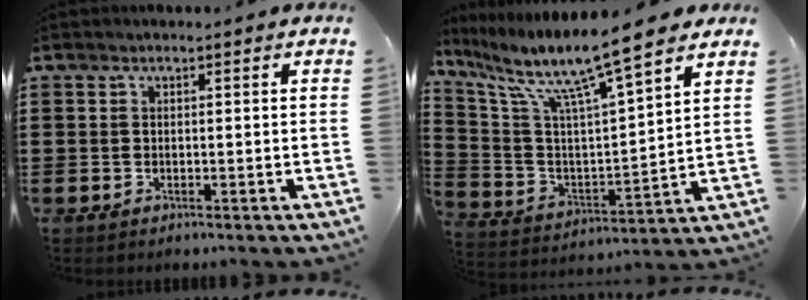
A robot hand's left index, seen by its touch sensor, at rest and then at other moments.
{"total": 11.3, "force": [8.5, 0.7, 7.4], "torque": [-0.166, -0.059, 0.135]}